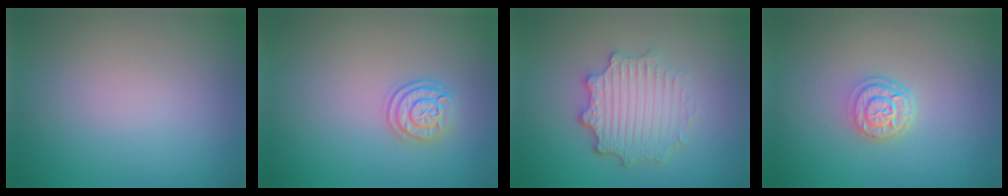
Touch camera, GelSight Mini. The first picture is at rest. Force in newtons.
{"total": 2.1, "press": 2.1, "slide": 0.3}
{"total": 4.7, "press": 3.7, "slide": 2.9}
{"total": 2.8, "press": 2.1, "slide": 1.8}